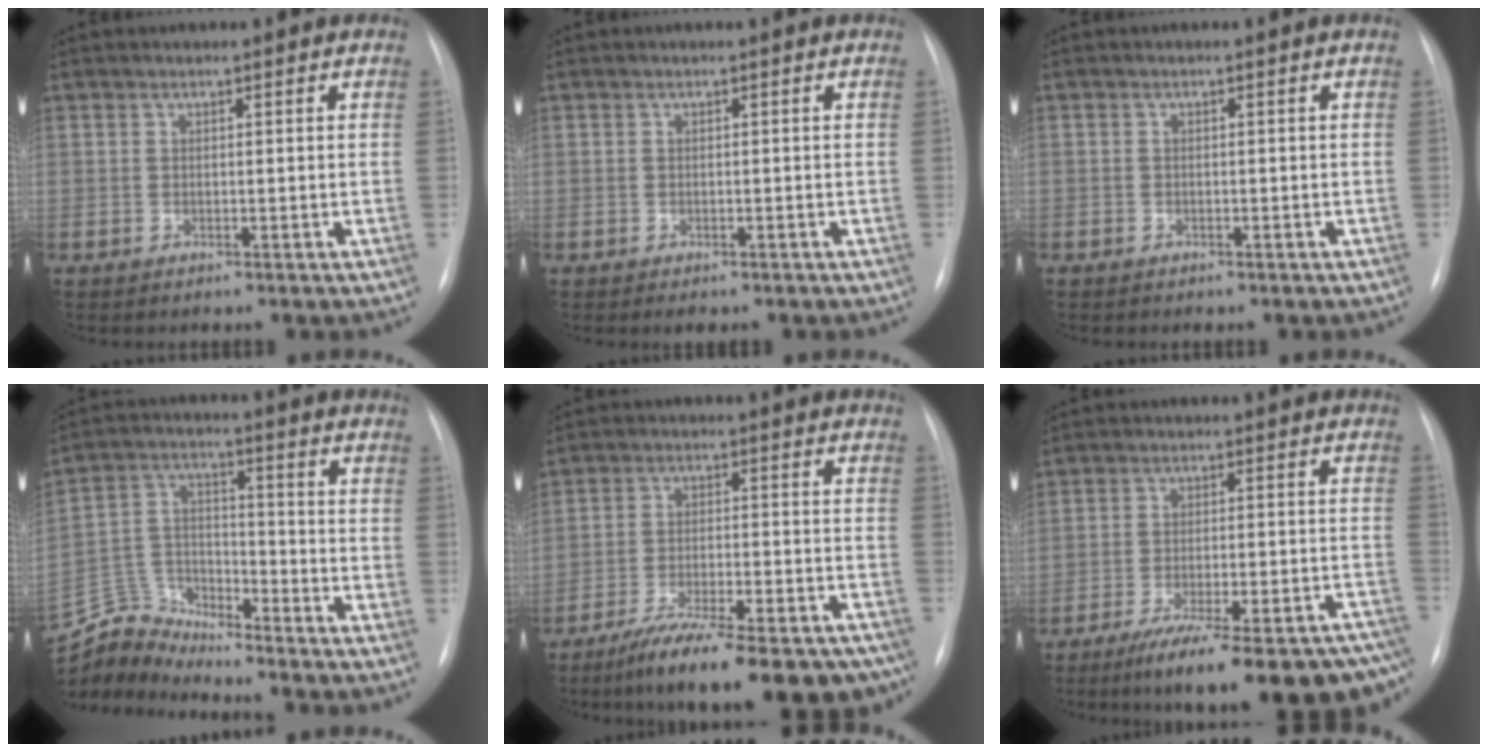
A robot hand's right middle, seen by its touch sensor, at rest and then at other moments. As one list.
[{"total": 1.6, "force": [-1.1, 0.9, 0.8], "torque": [-0.009, 0.000, -0.010]}, {"total": 0.7, "force": [-0.5, 0.5, 0.0], "torque": [-0.004, 0.004, -0.008]}, {"total": 8.9, "force": [-8.9, 0.2, -1.1], "torque": [0.018, 0.028, -0.173]}, {"total": 21.1, "force": [-16.7, 4.9, 11.9], "torque": [-0.128, 0.000, -0.242]}, {"total": 23.6, "force": [-18.4, 3.8, 14.2], "torque": [-0.133, 0.000, -0.249]}]